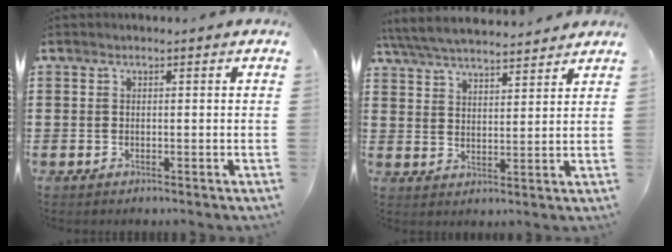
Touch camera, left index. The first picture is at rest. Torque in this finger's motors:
{"motor_torque": [2.14, 0.00, 0.29, 0.21]}